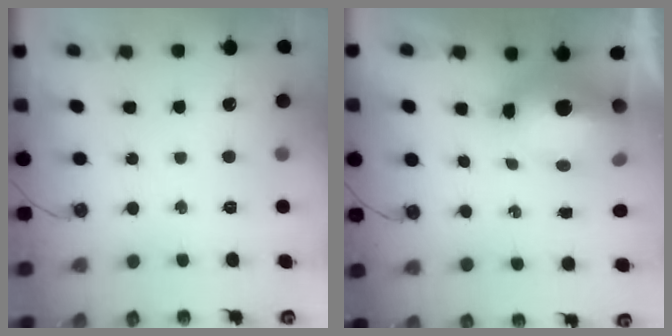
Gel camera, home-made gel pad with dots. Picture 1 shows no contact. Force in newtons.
{"total": 11.4, "press": 11.2, "slide": 1.6}